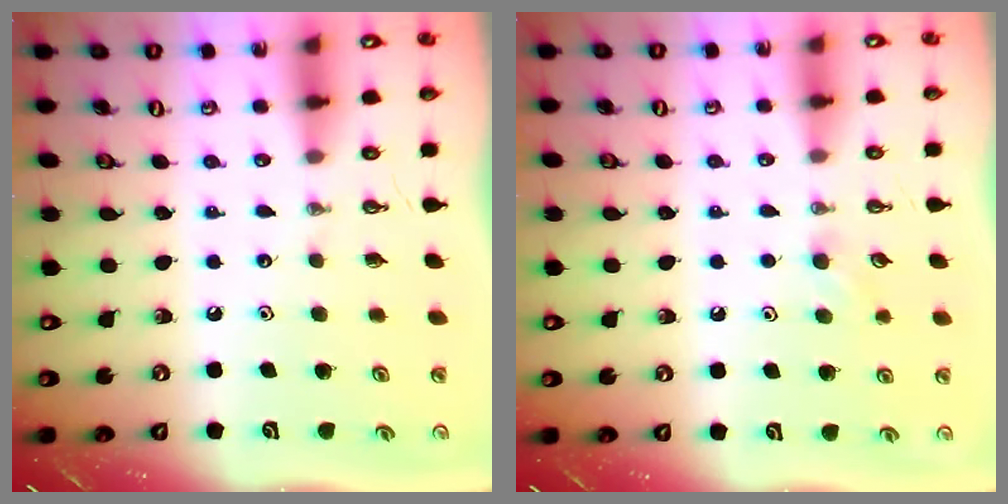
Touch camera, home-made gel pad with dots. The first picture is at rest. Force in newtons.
{"total": 4.3, "press": 4.1, "slide": 1.3}